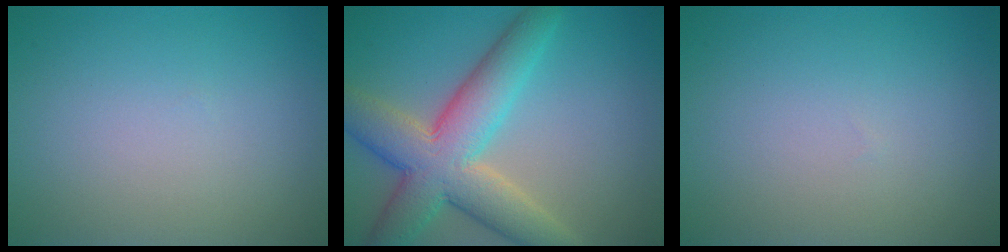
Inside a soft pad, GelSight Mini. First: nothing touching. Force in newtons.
{"total": 9.0, "press": 8.9, "slide": 0.5}
{"total": 0.0}